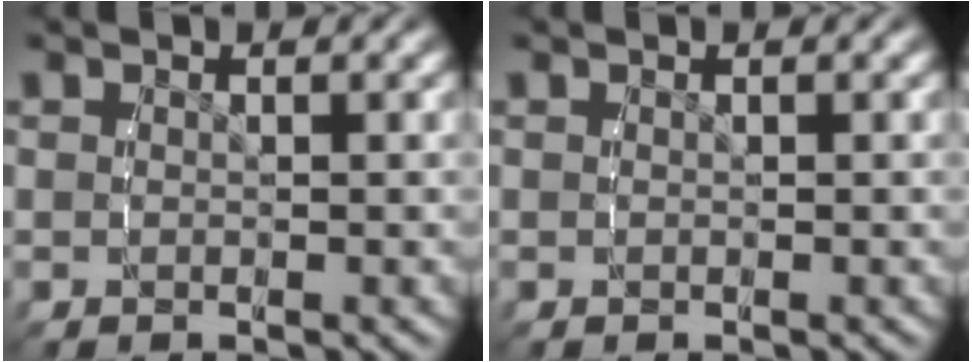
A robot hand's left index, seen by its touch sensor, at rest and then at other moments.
{"total": 0.0}